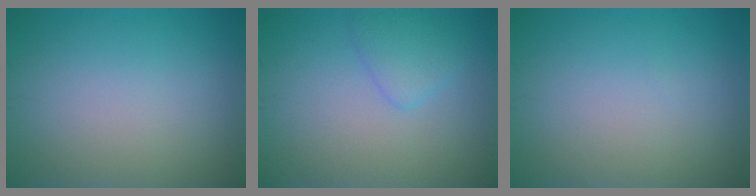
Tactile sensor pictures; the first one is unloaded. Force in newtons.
{"total": 2.0, "press": 2.0, "slide": 0.2}
{"total": 0.0}